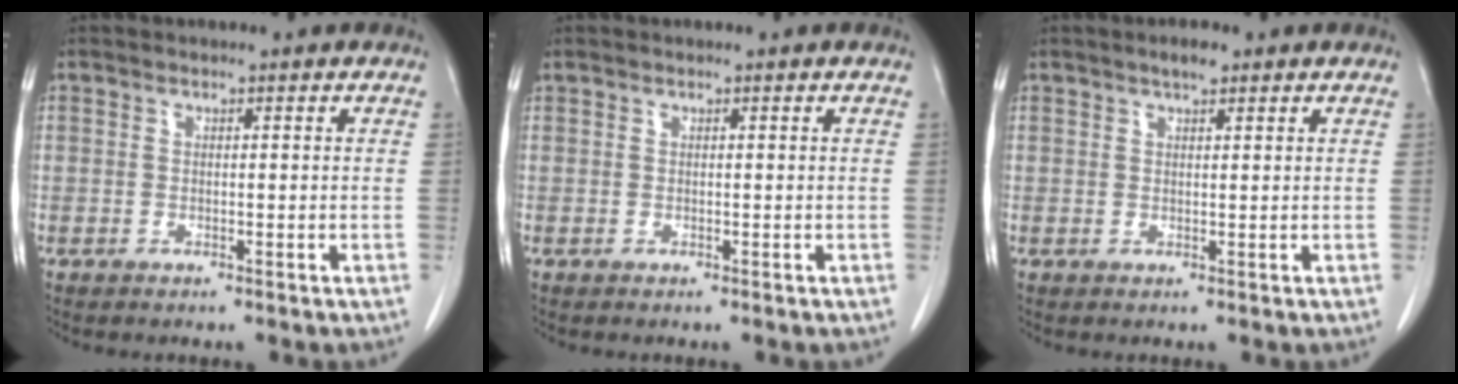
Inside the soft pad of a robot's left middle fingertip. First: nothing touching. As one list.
[{"total": 0.0}, {"total": 1.9, "force": [1.5, 0.4, 1.2], "torque": [-0.025, 0.002, 0.024]}]